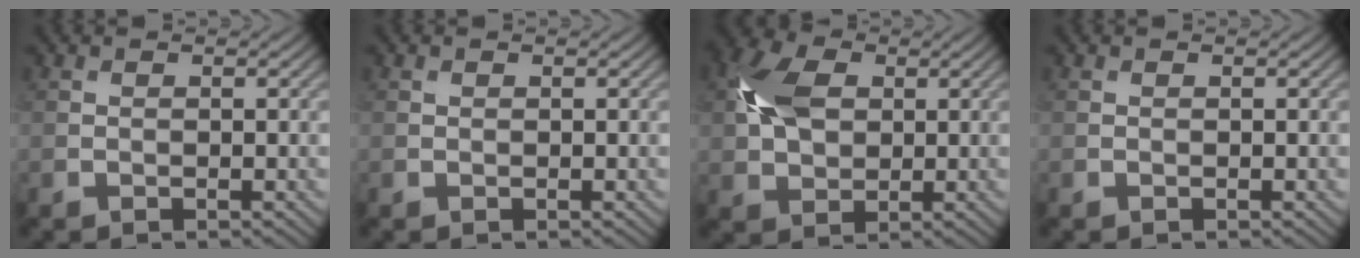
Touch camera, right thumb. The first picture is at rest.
{"total": 0.0}
{"total": 7.7, "force": [1.7, 5.3, 5.3], "torque": [-0.136, 0.016, 0.027]}
{"total": 0.0}